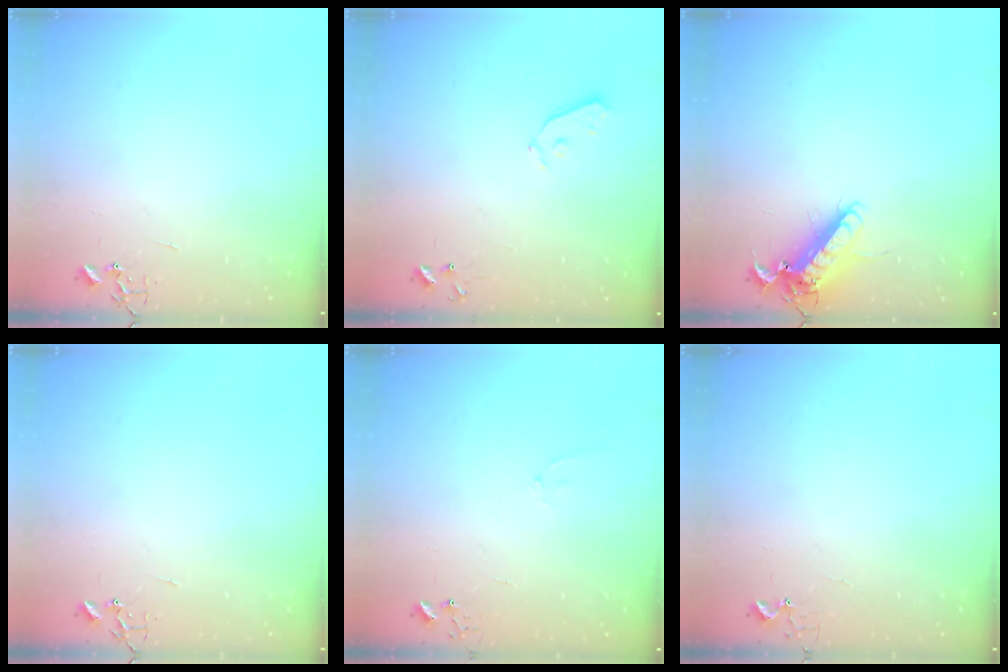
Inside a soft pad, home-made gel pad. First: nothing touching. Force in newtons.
{"total": 3.4, "press": 3.4, "slide": 0.5}
{"total": 13.2, "press": 13.0, "slide": 2.1}
{"total": 0.0}
{"total": 5.5, "press": 5.5, "slide": 0.6}
{"total": 2.9, "press": 2.9, "slide": 0.3}